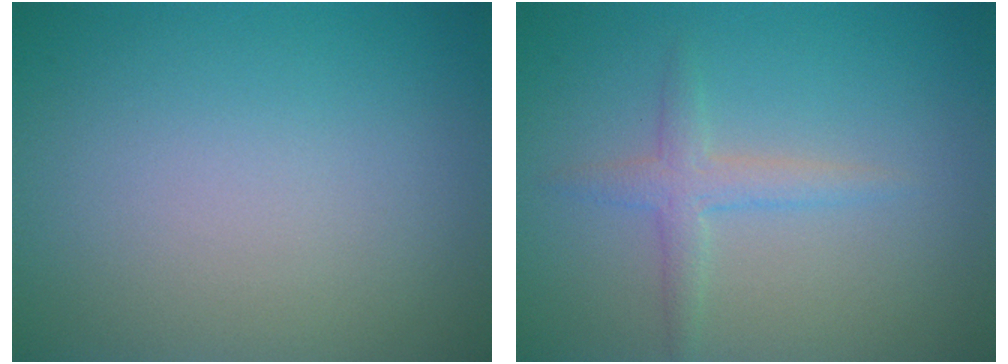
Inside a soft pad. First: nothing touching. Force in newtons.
{"total": 2.1, "press": 2.1, "slide": 0.1}